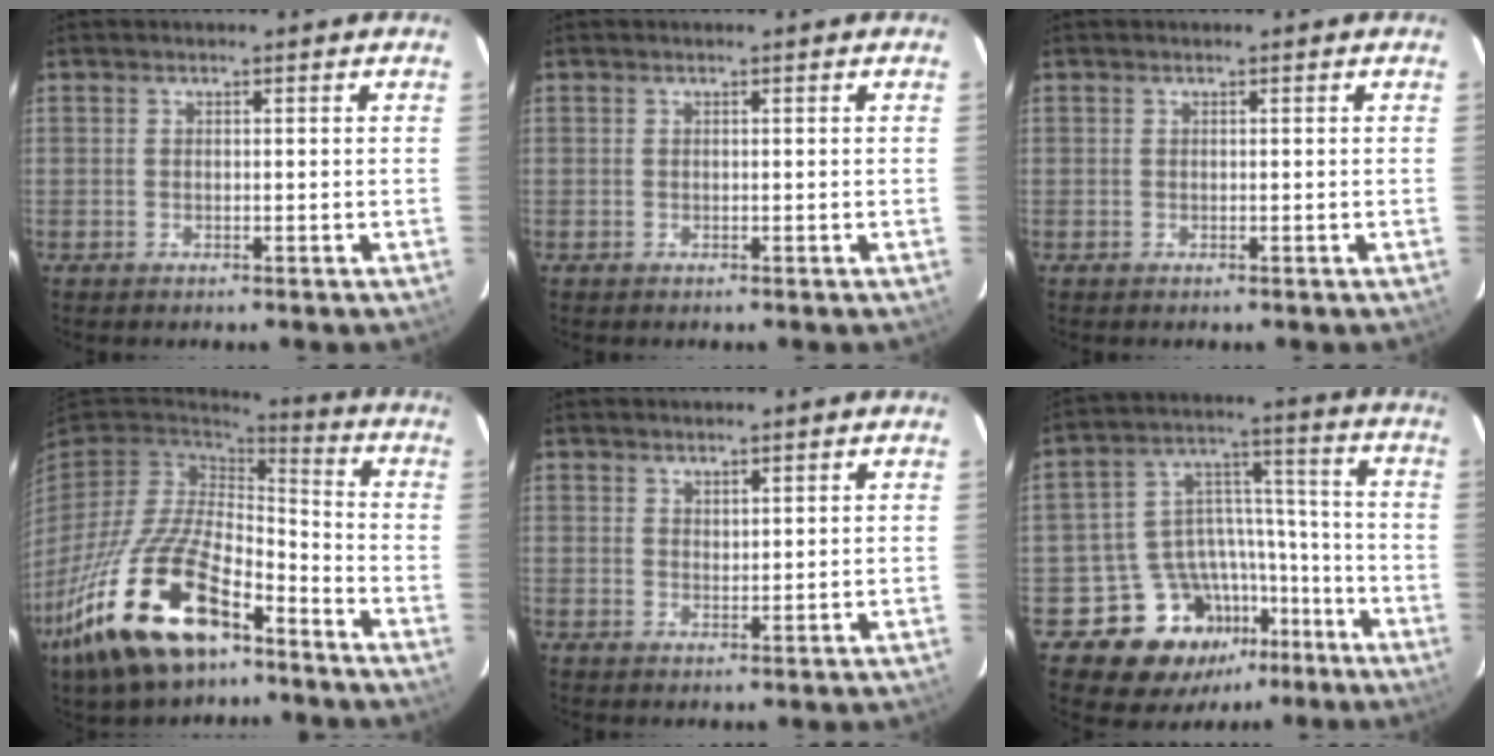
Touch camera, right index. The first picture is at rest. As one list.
[{"total": 0.0}, {"total": 0.0}, {"total": 23.9, "force": [-13.8, 10.8, 16.3], "torque": [-0.344, -0.037, -0.245]}, {"total": 1.8, "force": [1.6, 0.6, 0.6], "torque": [-0.006, 0.000, 0.029]}, {"total": 15.6, "force": [-9.8, 11.0, 5.0], "torque": [-0.095, 0.062, -0.136]}]